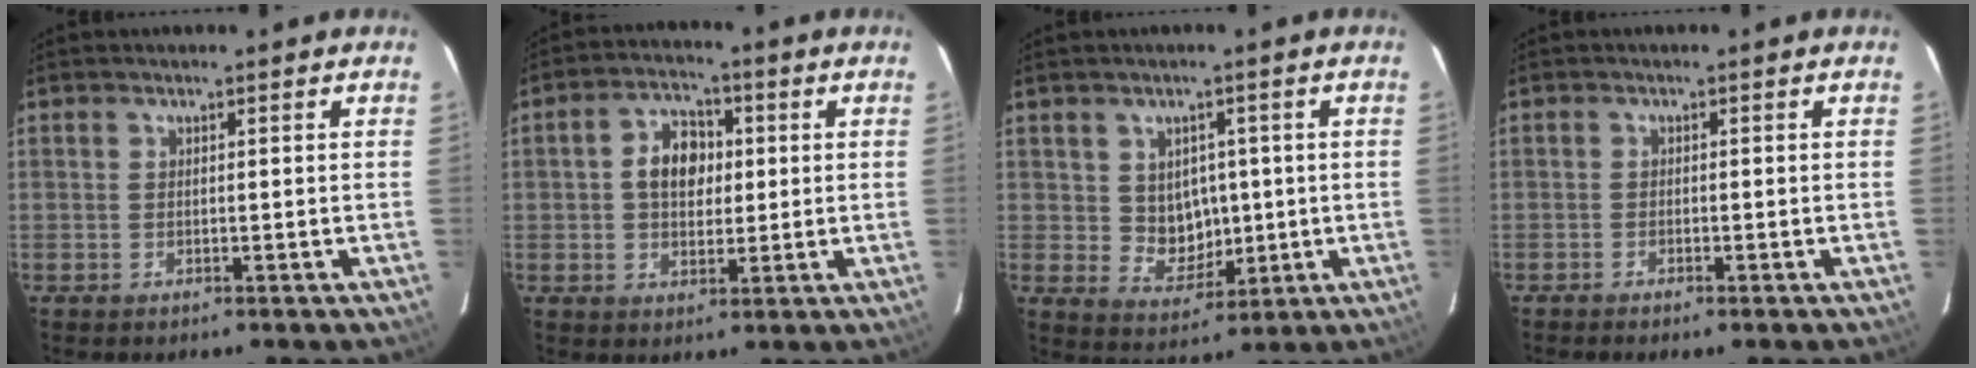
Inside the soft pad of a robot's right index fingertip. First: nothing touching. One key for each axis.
{"total": 7.6, "fx": 0.9, "fy": 5.4, "fz": 5.2, "tx": -0.091, "ty": 0.024, "tz": 0.017}
{"total": 6.3, "fx": 0.6, "fy": 5.6, "fz": 2.8, "tx": -0.051, "ty": 0.002, "tz": 0.025}
{"total": 1.0, "fx": -0.9, "fy": 0.0, "fz": 0.6, "tx": -0.018, "ty": 0.001, "tz": -0.018}